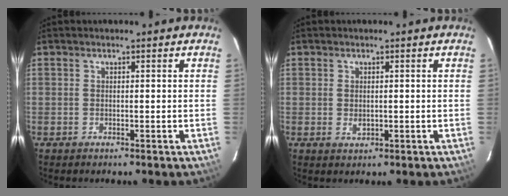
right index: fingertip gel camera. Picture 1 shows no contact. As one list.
[{"total": 1.6, "force": [0.0, 1.2, 1.2], "torque": [-0.020, -0.001, 0.002]}]